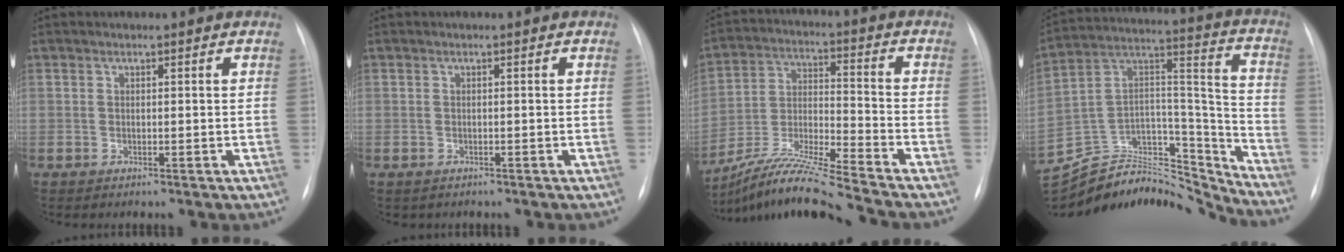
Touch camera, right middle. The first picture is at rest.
{"total": 0.6, "force": [-0.4, 0.5, 0.0], "torque": [-0.008, 0.003, -0.004]}
{"total": 14.6, "force": [-13.1, -2.0, 6.1], "torque": [-0.117, -0.011, -0.242]}
{"total": 25.6, "force": [-24.6, 4.9, 5.2], "torque": [-0.127, 0.040, -0.392]}